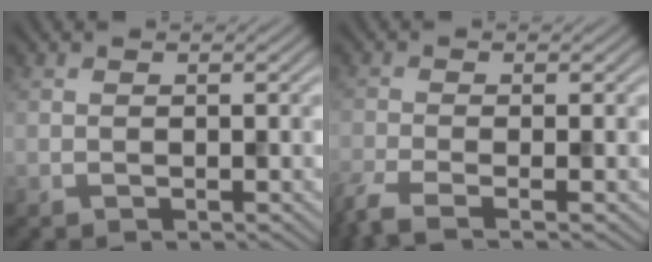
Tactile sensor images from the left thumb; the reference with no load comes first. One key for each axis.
{"total": 4.2, "fx": -2.8, "fy": 0.8, "fz": 3.1, "tx": -0.054, "ty": -0.007, "tz": -0.068}